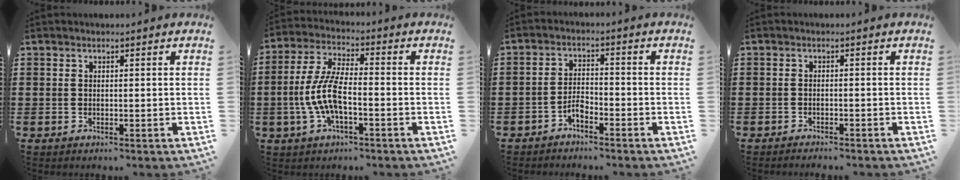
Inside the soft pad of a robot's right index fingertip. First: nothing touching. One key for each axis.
{"total": 8.5, "fx": -2.3, "fy": 2.9, "fz": 7.6, "tx": -0.184, "ty": -0.013, "tz": -0.052}
{"total": 2.9, "fx": -2.2, "fy": 1.0, "fz": 1.5, "tx": -0.039, "ty": 0.006, "tz": -0.048}
{"total": 1.2, "fx": -1.2, "fy": 0.1, "fz": 0.0, "tx": -0.004, "ty": 0.003, "tz": -0.025}